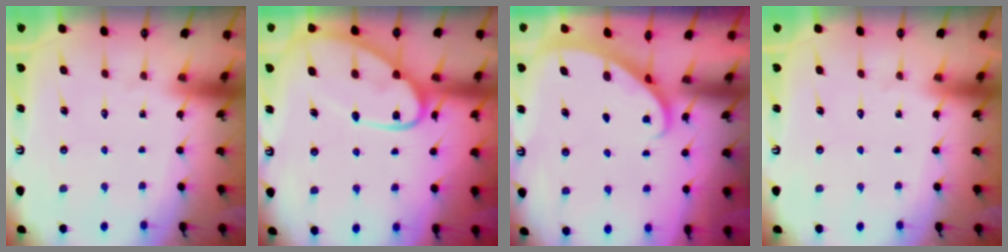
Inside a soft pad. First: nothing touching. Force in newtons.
{"total": 14.3, "press": 14.3, "slide": 1.3}
{"total": 2.1, "press": 2.1, "slide": 0.2}
{"total": 0.0}